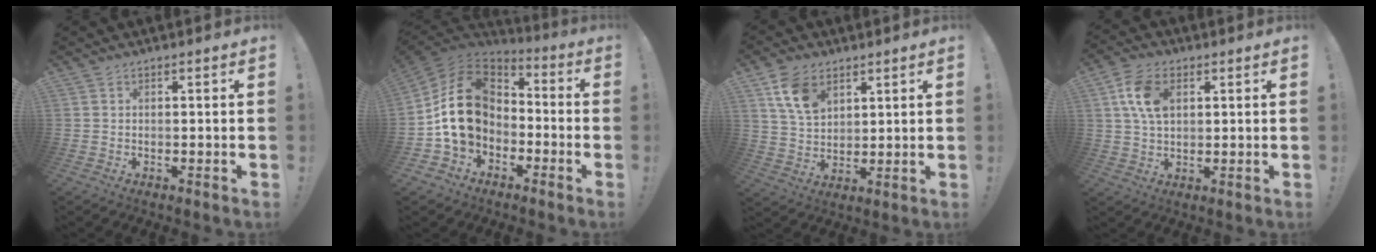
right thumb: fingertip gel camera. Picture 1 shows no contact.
{"total": 19.1, "force": [-0.1, 14.6, 12.2], "torque": [-0.215, 0.020, 0.011]}
{"total": 10.7, "force": [5.8, 6.9, 5.8], "torque": [-0.100, -0.015, 0.113]}
{"total": 10.2, "force": [3.0, 6.6, 7.2], "torque": [-0.141, 0.008, 0.059]}